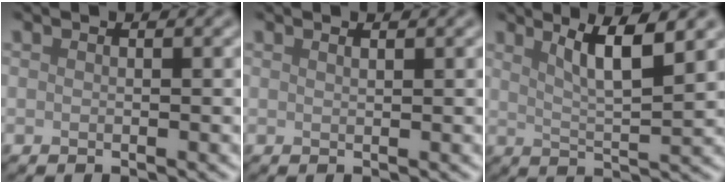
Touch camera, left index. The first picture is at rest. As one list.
[{"total": 0.6, "force": [0.4, 0.2, 0.4], "torque": [-0.002, 0.002, 0.002]}, {"total": 5.0, "force": [2.5, 0.8, 4.3], "torque": [-0.071, -0.004, 0.047]}]